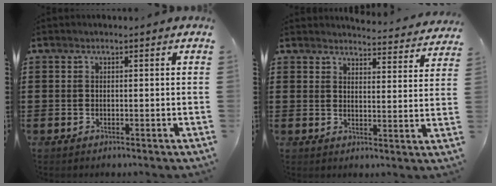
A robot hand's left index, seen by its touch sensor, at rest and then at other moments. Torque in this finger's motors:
{"motor_torque": [1.66, -0.47, 0.12, -0.01]}